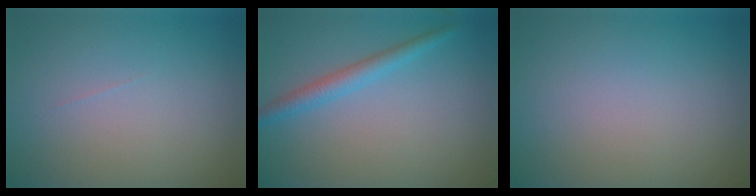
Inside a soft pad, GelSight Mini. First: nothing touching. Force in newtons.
{"total": 2.3, "press": 2.3, "slide": 0.1}
{"total": 0.0}